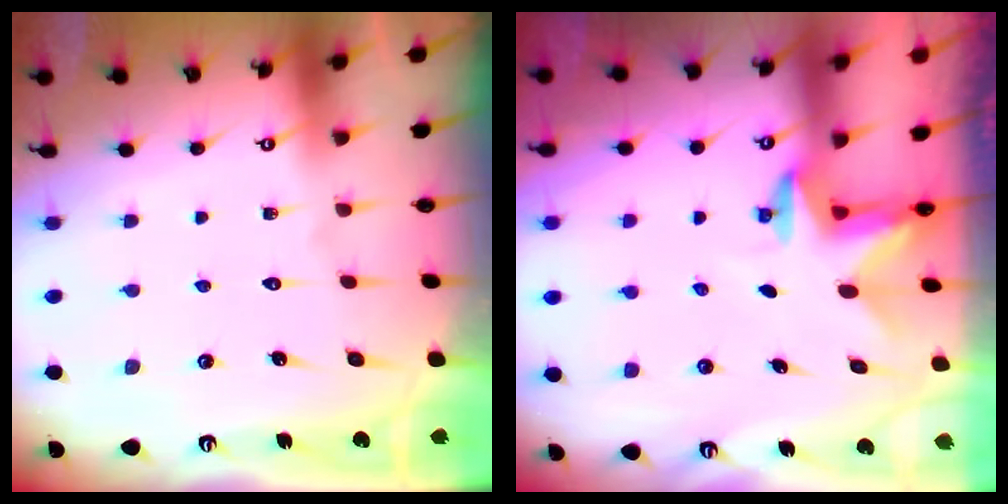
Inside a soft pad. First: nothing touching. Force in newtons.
{"total": 2.5, "press": 2.4, "slide": 0.5}